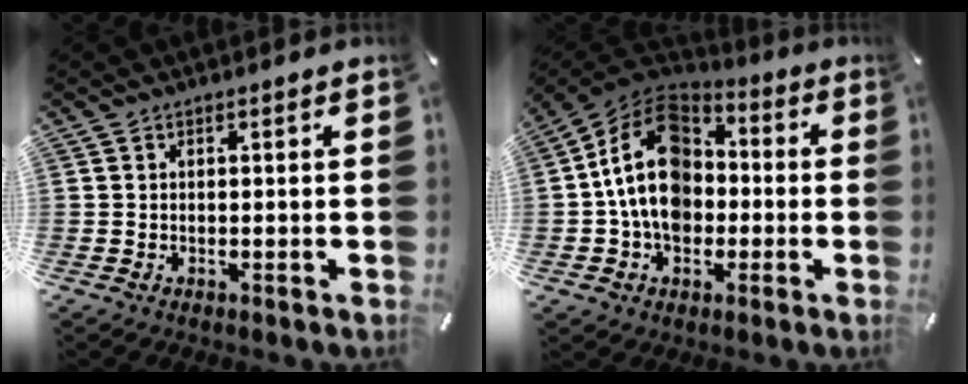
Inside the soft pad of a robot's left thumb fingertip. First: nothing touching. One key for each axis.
{"total": 16.3, "fx": -0.9, "fy": 12.8, "fz": 10.0, "tx": -0.214, "ty": 0.016, "tz": -0.021}